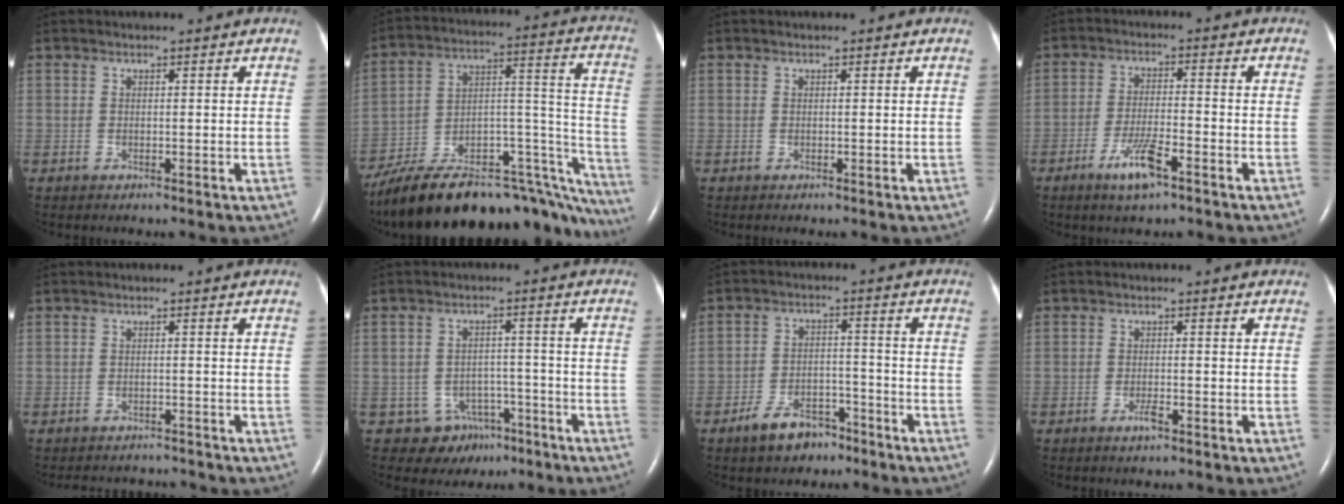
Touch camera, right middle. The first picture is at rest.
{"total": 31.4, "force": [-25.7, 9.1, 15.6], "torque": [-0.162, 0.031, -0.363]}
{"total": 0.0}
{"total": 6.3, "force": [-3.8, 0.9, 5.0], "torque": [-0.101, -0.007, -0.067]}
{"total": 4.8, "force": [-4.6, 1.1, 0.0], "torque": [0.000, -0.001, -0.060]}
{"total": 7.0, "force": [-4.3, 5.4, 0.4], "torque": [0.009, 0.022, -0.053]}
{"total": 6.5, "force": [-4.8, 3.5, 2.8], "torque": [-0.059, 0.012, -0.075]}
{"total": 1.7, "force": [-1.1, 0.2, 1.2], "torque": [-0.027, -0.002, -0.019]}